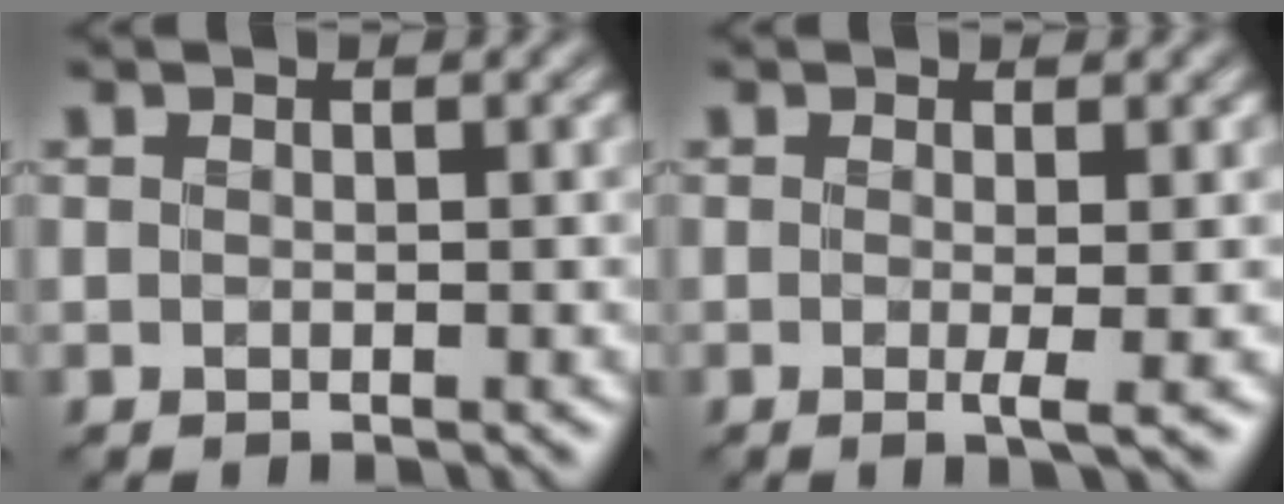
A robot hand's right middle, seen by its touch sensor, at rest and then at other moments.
{"total": 1.8, "force": [-0.2, 0.1, 1.8], "torque": [-0.032, -0.008, -0.003]}